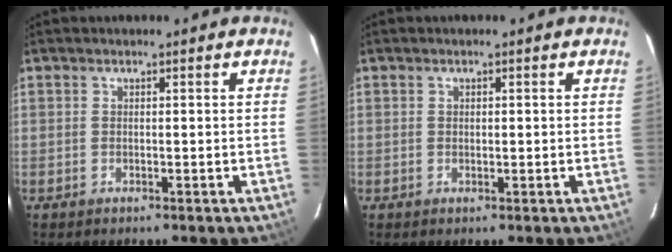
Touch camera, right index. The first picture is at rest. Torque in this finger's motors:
{"motor_torque": [-0.17, 0.06, 0.02, 0.00]}